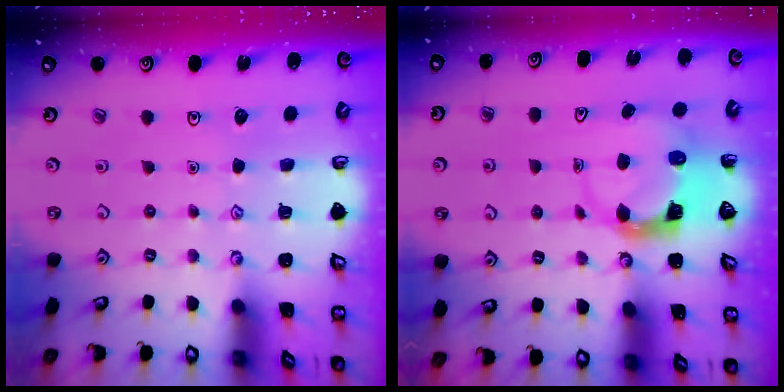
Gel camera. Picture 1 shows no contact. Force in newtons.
{"total": 3.6, "press": 3.6, "slide": 0.6}